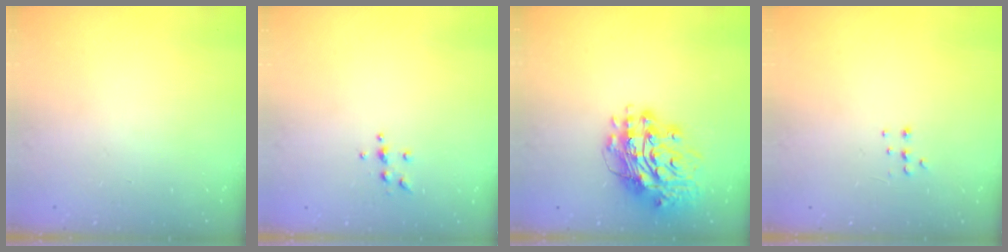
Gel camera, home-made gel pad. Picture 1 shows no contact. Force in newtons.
{"total": 4.9, "press": 4.9, "slide": 0.7}
{"total": 15.8, "press": 15.7, "slide": 1.7}
{"total": 5.7, "press": 5.6, "slide": 1.0}